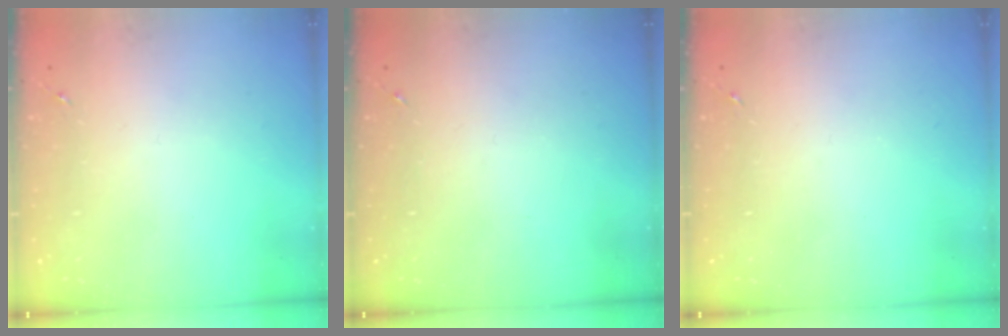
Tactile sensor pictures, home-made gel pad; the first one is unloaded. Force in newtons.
{"total": 0.0}
{"total": 0.0}